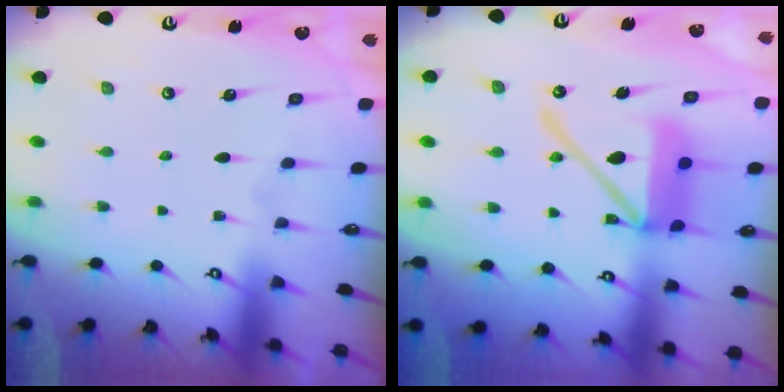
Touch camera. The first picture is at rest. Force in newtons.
{"total": 14.7, "press": 14.6, "slide": 2.0}